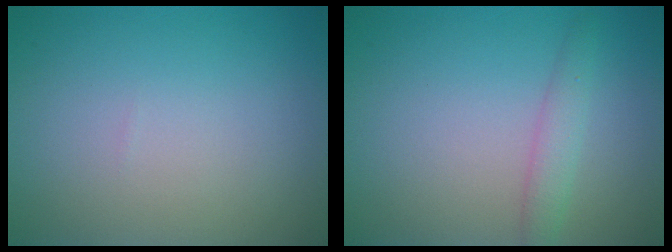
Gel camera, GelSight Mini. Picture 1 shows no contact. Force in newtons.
{"total": 1.8, "press": 1.8, "slide": 0.1}